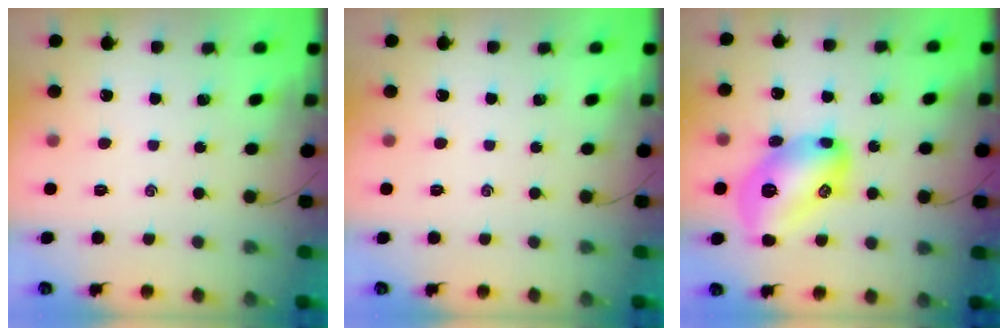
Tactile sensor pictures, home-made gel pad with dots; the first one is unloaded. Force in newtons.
{"total": 0.0}
{"total": 16.6, "press": 16.6, "slide": 0.4}